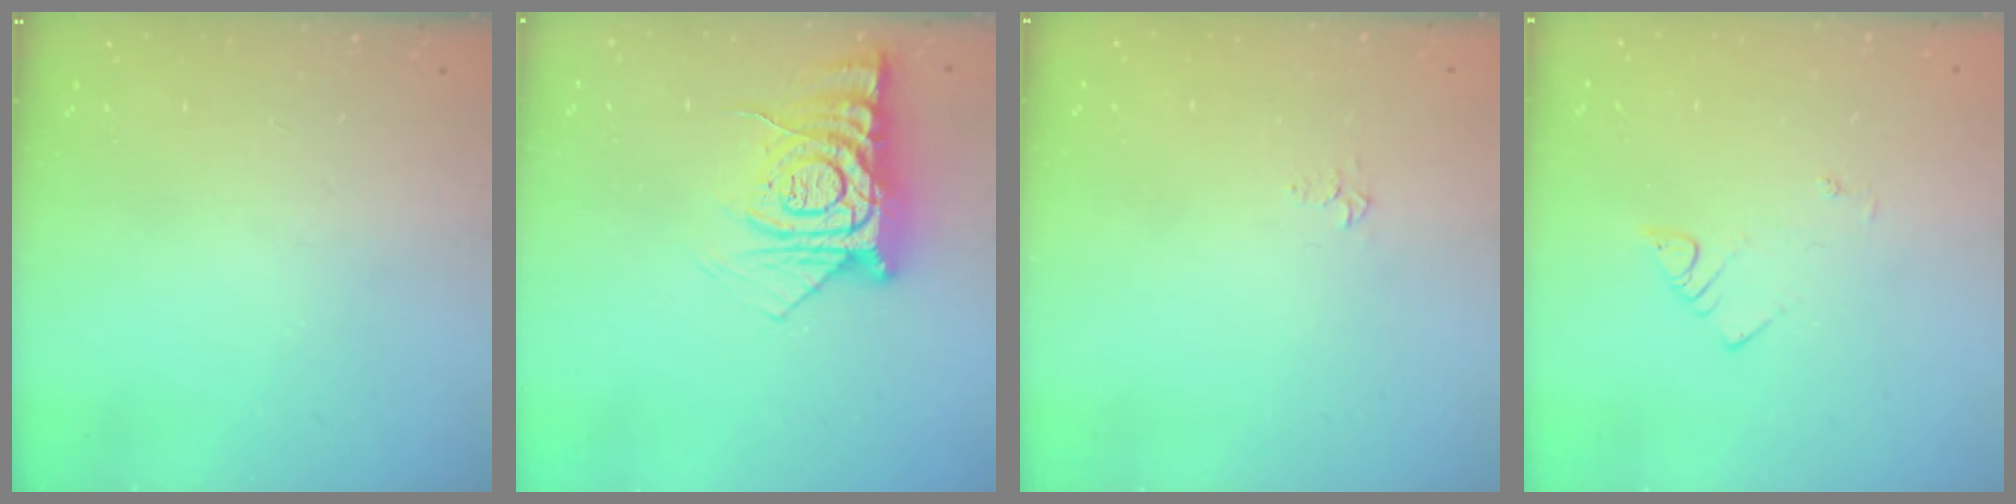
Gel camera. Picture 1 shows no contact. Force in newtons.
{"total": 12.8, "press": 12.8, "slide": 1.0}
{"total": 3.3, "press": 3.2, "slide": 0.4}
{"total": 2.1, "press": 2.1, "slide": 0.4}